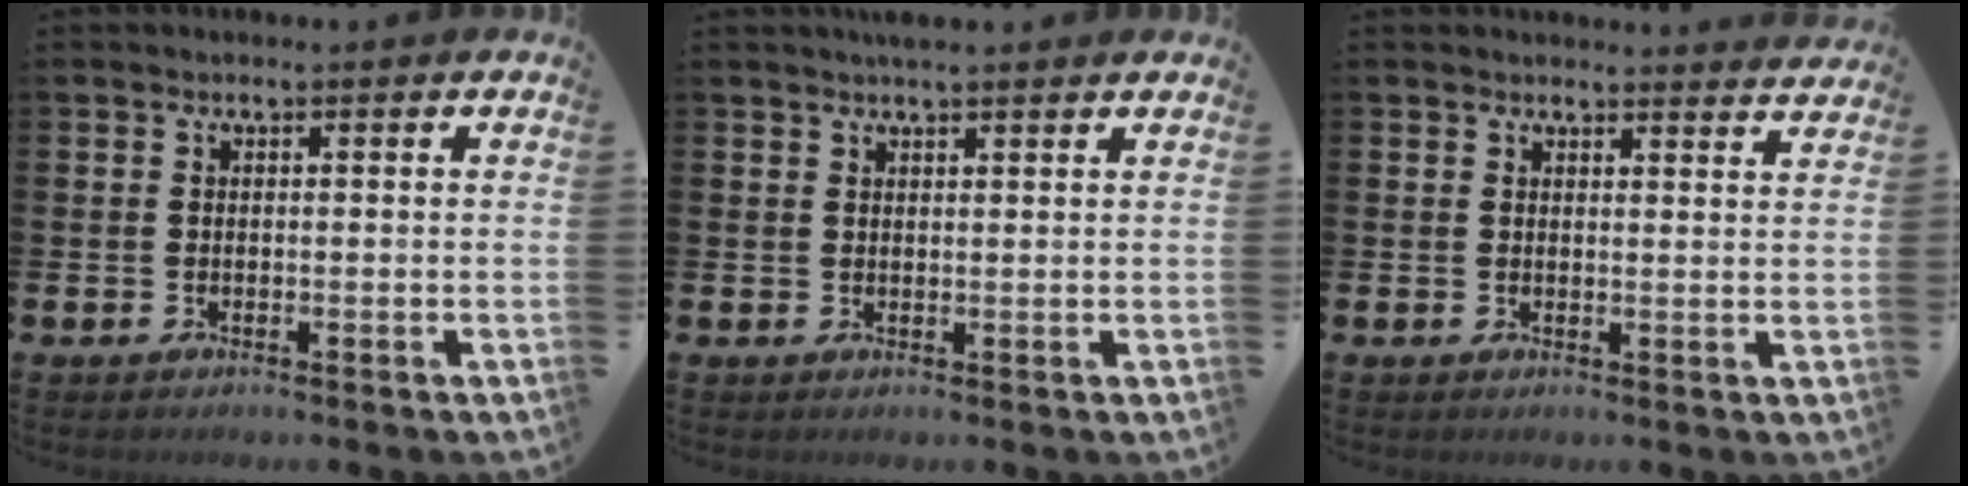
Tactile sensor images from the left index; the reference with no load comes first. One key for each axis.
{"total": 2.3, "fx": 2.1, "fy": 0.3, "fz": 0.8, "tx": -0.006, "ty": -0.007, "tz": 0.036}
{"total": 2.5, "fx": 2.5, "fy": 0.1, "fz": -0.1, "tx": 0.009, "ty": -0.019, "tz": 0.044}